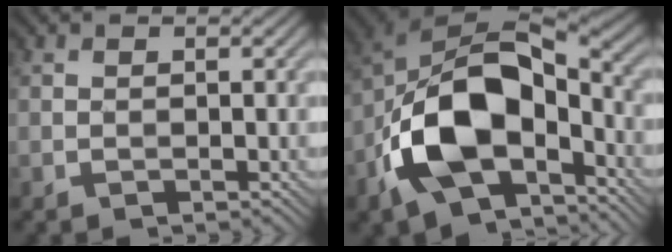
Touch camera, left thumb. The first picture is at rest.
{"total": 16.0, "force": [-5.6, 9.4, 11.7], "torque": [-0.230, -0.025, -0.106]}